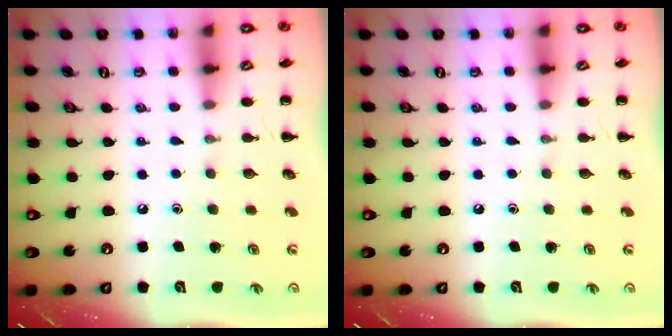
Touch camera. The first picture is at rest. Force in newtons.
{"total": 0.0}